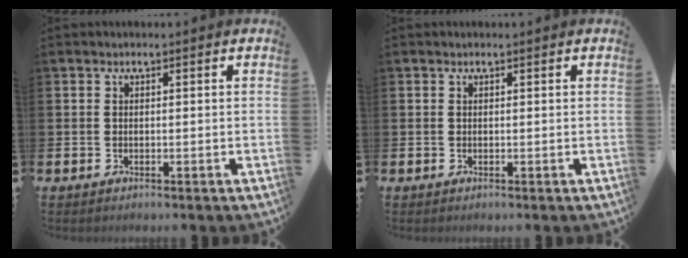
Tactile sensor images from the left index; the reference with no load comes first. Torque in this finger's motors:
{"motor_torque": [0.12, -0.06, -0.04, -0.01]}